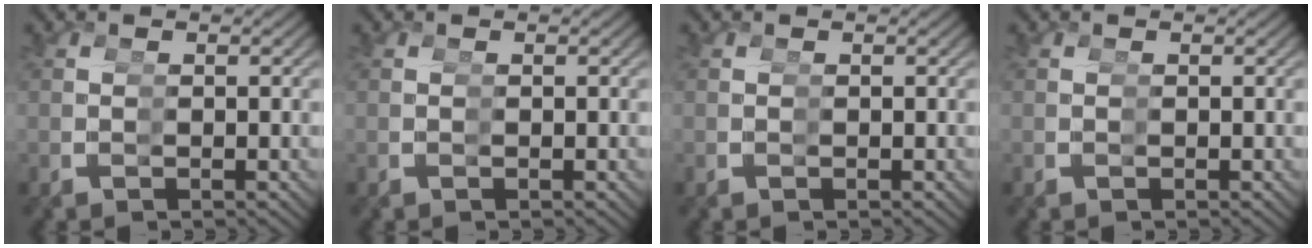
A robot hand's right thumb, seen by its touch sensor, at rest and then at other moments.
{"total": 0.0}
{"total": 0.0}
{"total": 0.0}